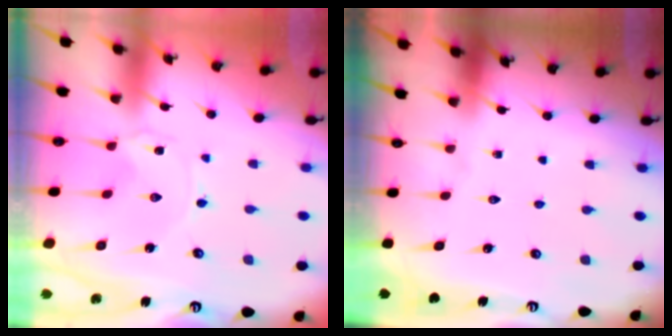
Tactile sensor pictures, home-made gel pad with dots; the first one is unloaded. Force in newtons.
{"total": 0.0}